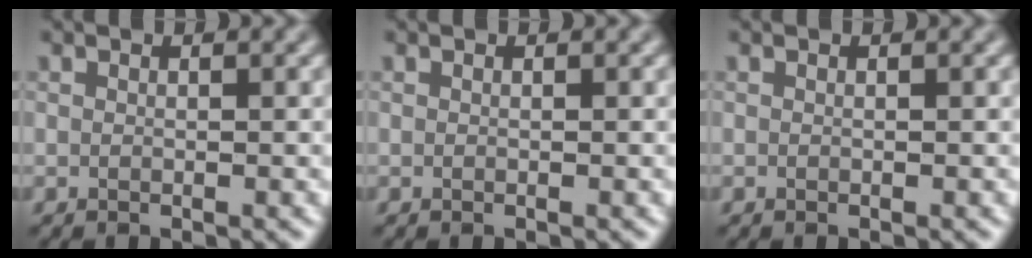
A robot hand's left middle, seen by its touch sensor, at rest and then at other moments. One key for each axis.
{"total": 0.0}
{"total": 0.0}